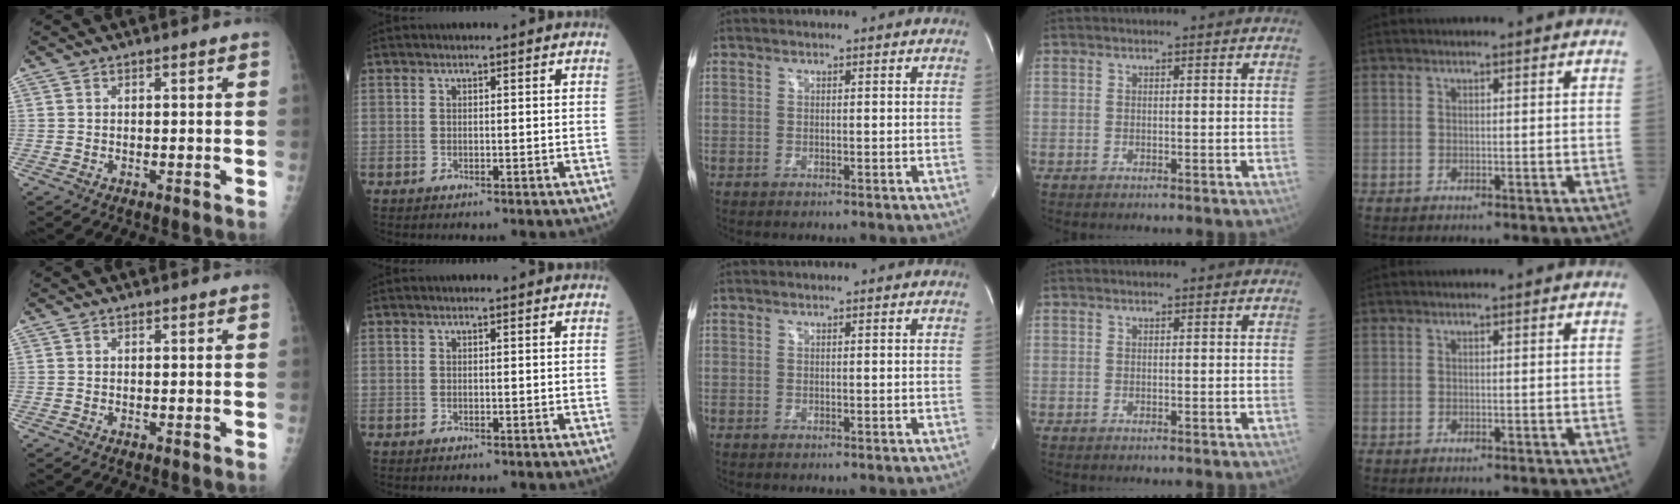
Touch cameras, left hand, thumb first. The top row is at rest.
{}